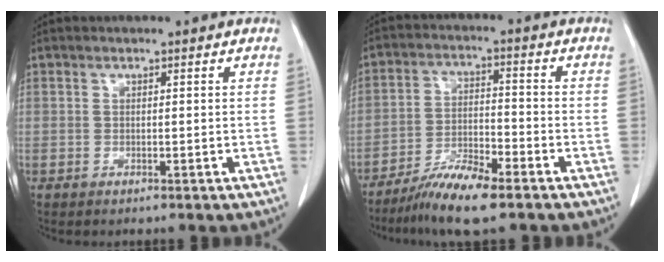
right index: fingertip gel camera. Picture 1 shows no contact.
{"total": 8.4, "force": [-6.3, 0.9, 5.4], "torque": [-0.105, -0.019, -0.118]}